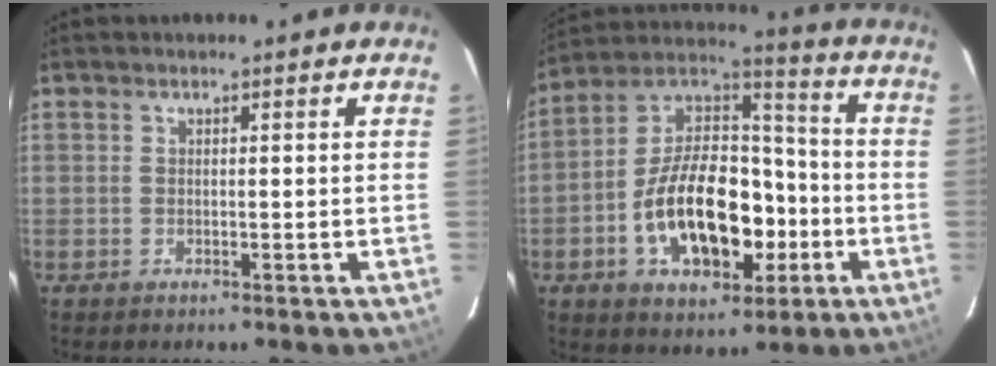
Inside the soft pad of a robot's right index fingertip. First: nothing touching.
{"total": 20.5, "force": [-5.8, 11.4, 16.0], "torque": [-0.295, 0.026, -0.086]}